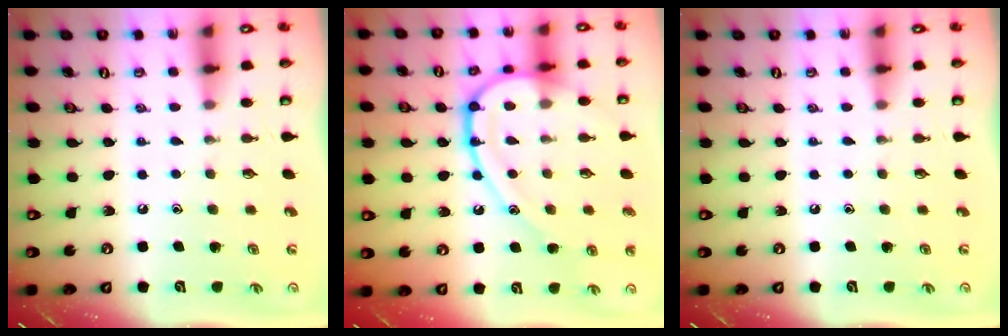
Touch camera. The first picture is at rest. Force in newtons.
{"total": 16.6, "press": 16.5, "slide": 1.4}
{"total": 0.0}